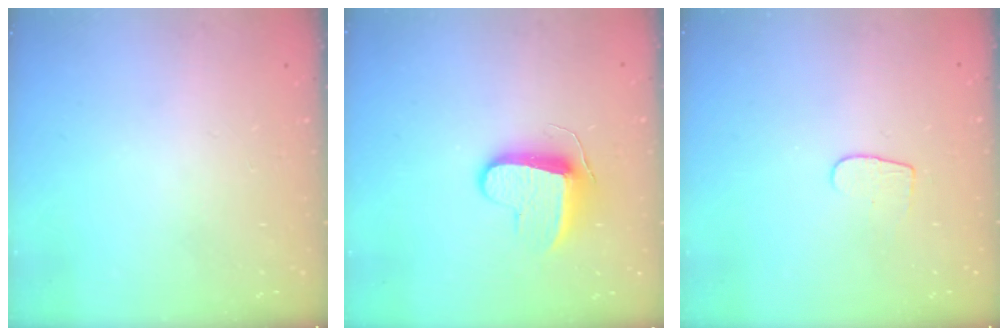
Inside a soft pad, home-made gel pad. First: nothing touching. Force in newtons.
{"total": 9.5, "press": 9.5, "slide": 0.1}
{"total": 4.3, "press": 4.2, "slide": 0.3}